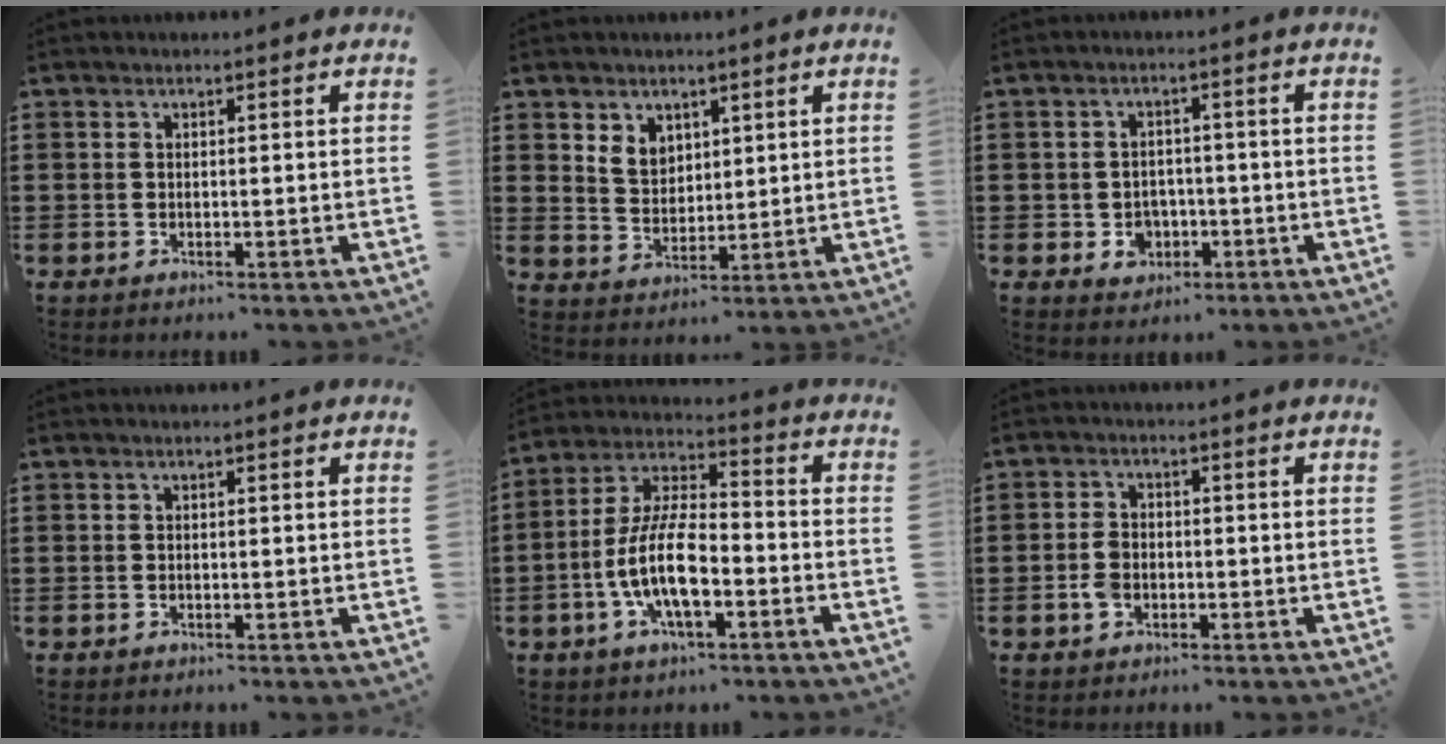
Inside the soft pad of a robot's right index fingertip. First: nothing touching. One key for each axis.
{"total": 4.5, "fx": 2.9, "fy": 3.4, "fz": 1.0, "tx": -0.028, "ty": 0.006, "tz": 0.052}
{"total": 3.3, "fx": -1.1, "fy": 2.9, "fz": 1.1, "tx": -0.031, "ty": 0.005, "tz": -0.025}
{"total": 0.0}
{"total": 10.2, "fx": -3.6, "fy": 3.7, "fz": 8.8, "tx": -0.205, "ty": -0.007, "tz": -0.073}
{"total": 3.2, "fx": -1.0, "fy": 2.2, "fz": 2.1, "tx": -0.055, "ty": -0.002, "tz": -0.022}